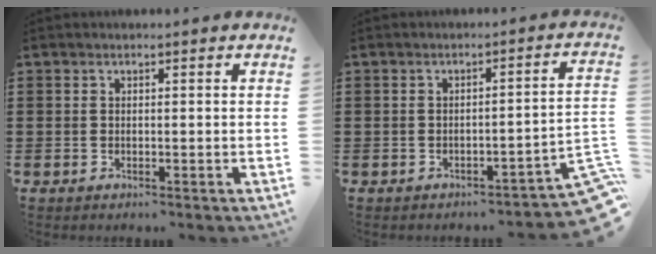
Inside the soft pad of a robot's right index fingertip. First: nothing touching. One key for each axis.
{"total": 3.8, "fx": -3.0, "fy": 0.4, "fz": 2.3, "tx": -0.040, "ty": -0.008, "tz": -0.061}